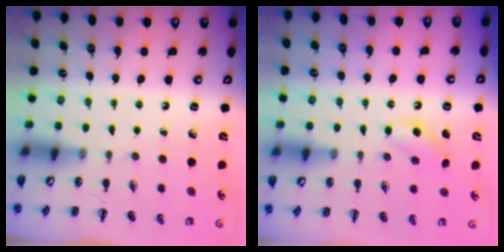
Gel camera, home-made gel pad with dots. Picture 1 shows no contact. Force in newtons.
{"total": 5.7, "press": 5.4, "slide": 1.6}